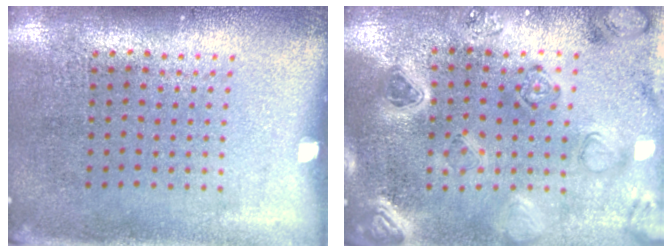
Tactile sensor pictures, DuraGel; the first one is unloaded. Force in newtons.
{"total": 2.2, "press": 2.2, "slide": 0.2}